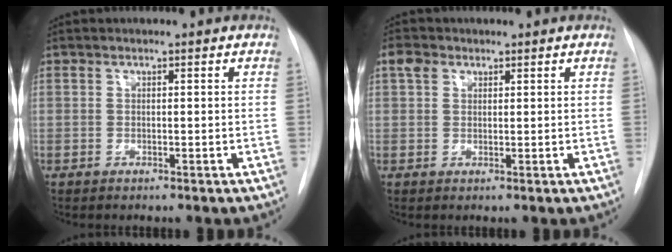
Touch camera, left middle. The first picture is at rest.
{"total": 2.3, "force": [1.3, 1.7, 0.9], "torque": [-0.020, 0.012, 0.020]}